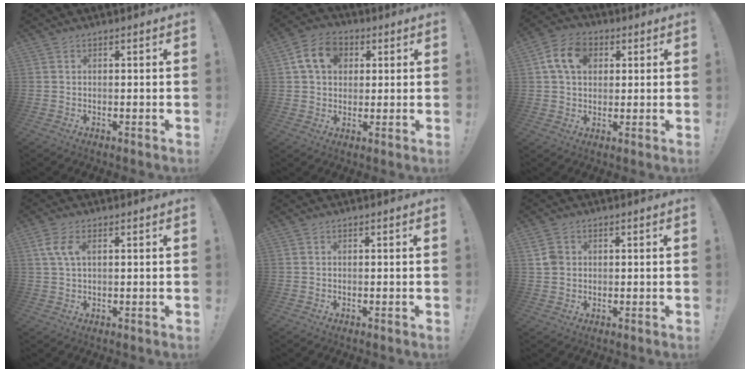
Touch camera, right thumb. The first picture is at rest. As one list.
[{"total": 11.2, "force": [3.7, 8.5, 6.2], "torque": [-0.095, 0.006, 0.072]}, {"total": 11.0, "force": [3.6, 8.0, 6.6], "torque": [-0.106, 0.010, 0.069]}, {"total": 5.3, "force": [1.6, 2.4, 4.4], "torque": [-0.092, 0.004, 0.026]}, {"total": 0.0}, {"total": 3.7, "force": [0.9, 3.2, 1.7], "torque": [-0.024, 0.004, 0.019]}]